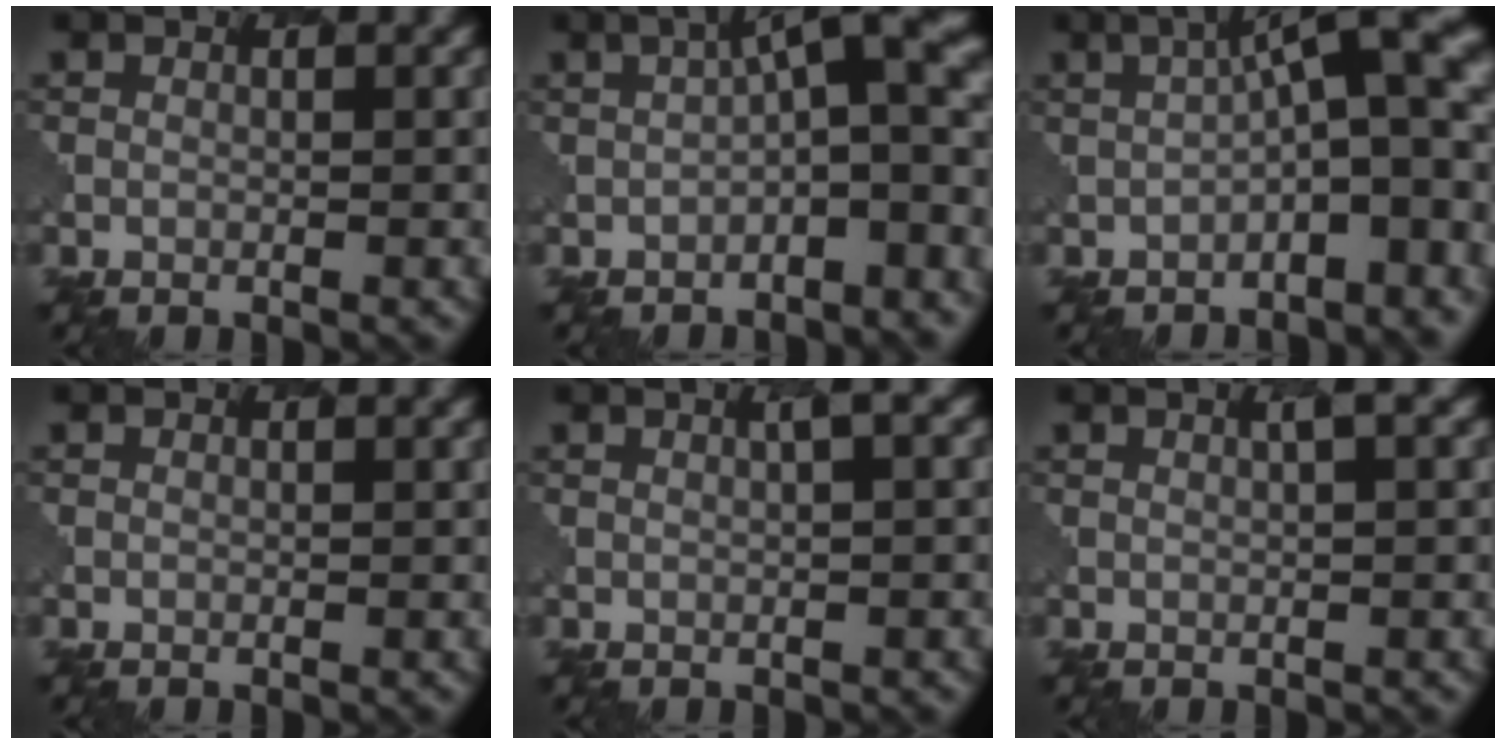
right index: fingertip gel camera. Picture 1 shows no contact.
{"total": 6.5, "force": [-0.7, 2.2, 6.1], "torque": [-0.075, 0.014, -0.018]}
{"total": 9.2, "force": [-0.9, 3.0, 8.6], "torque": [-0.110, 0.017, -0.017]}
{"total": 0.0}
{"total": 2.2, "force": [0.6, 0.6, 2.0], "torque": [-0.020, 0.006, 0.008]}
{"total": 1.9, "force": [0.6, 0.5, 1.7], "torque": [-0.017, 0.005, 0.007]}